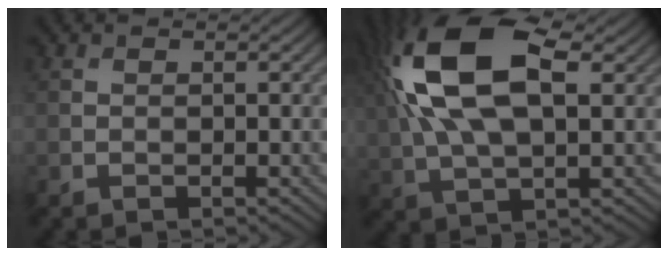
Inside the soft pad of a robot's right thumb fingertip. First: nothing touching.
{"total": 15.5, "force": [3.9, 7.8, 12.8], "torque": [-0.282, 0.024, 0.063]}